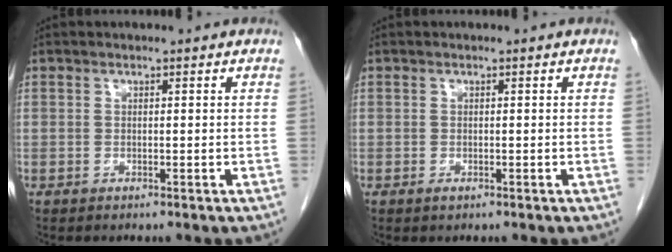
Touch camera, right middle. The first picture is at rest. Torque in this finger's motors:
{"motor_torque": [0.37, -0.33, -0.02, 0.00]}